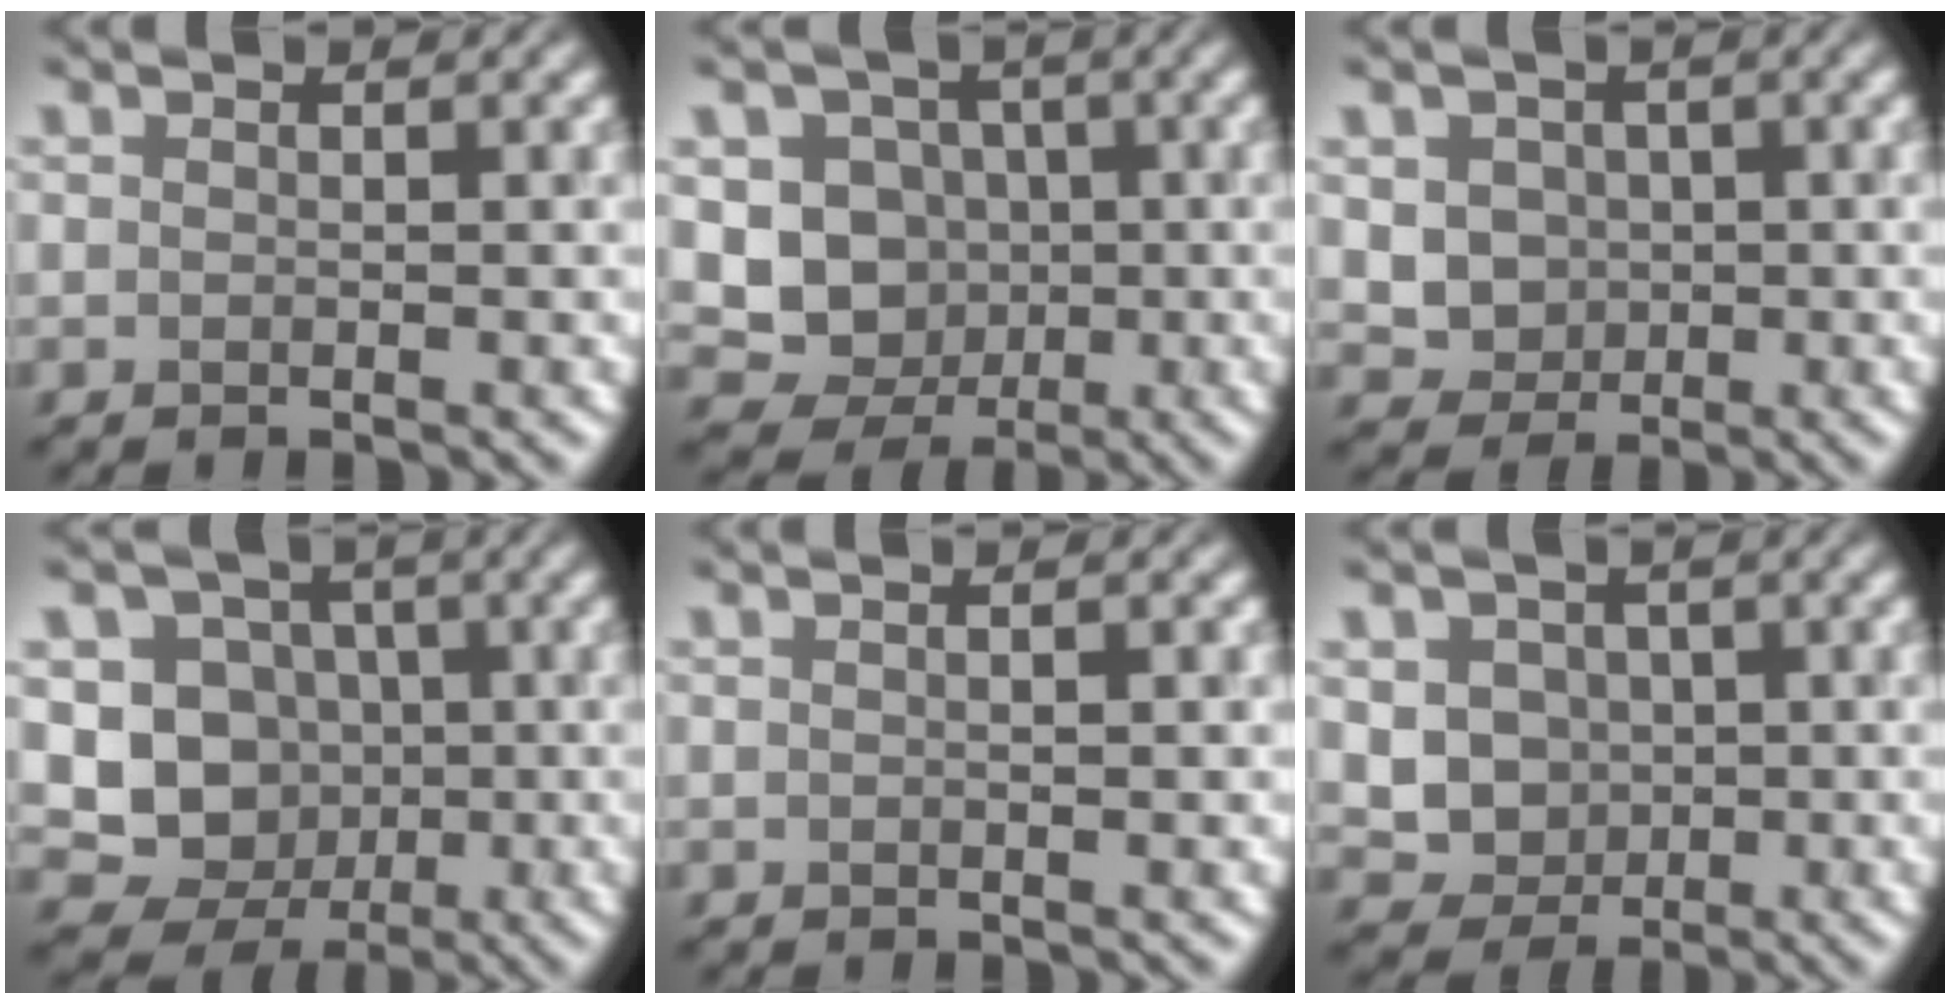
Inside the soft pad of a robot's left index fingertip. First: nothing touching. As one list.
[{"total": 6.5, "force": [0.2, 6.0, 2.5], "torque": [-0.019, 0.004, -0.019]}, {"total": 3.0, "force": [0.3, 2.7, 1.3], "torque": [-0.028, -0.007, 0.010]}, {"total": 7.4, "force": [-0.2, 6.8, 2.8], "torque": [-0.030, 0.001, -0.025]}, {"total": 1.0, "force": [0.1, 0.1, 1.0], "torque": [-0.015, 0.002, 0.000]}, {"total": 3.8, "force": [0.3, 3.4, 1.6], "torque": [-0.031, -0.005, 0.004]}]